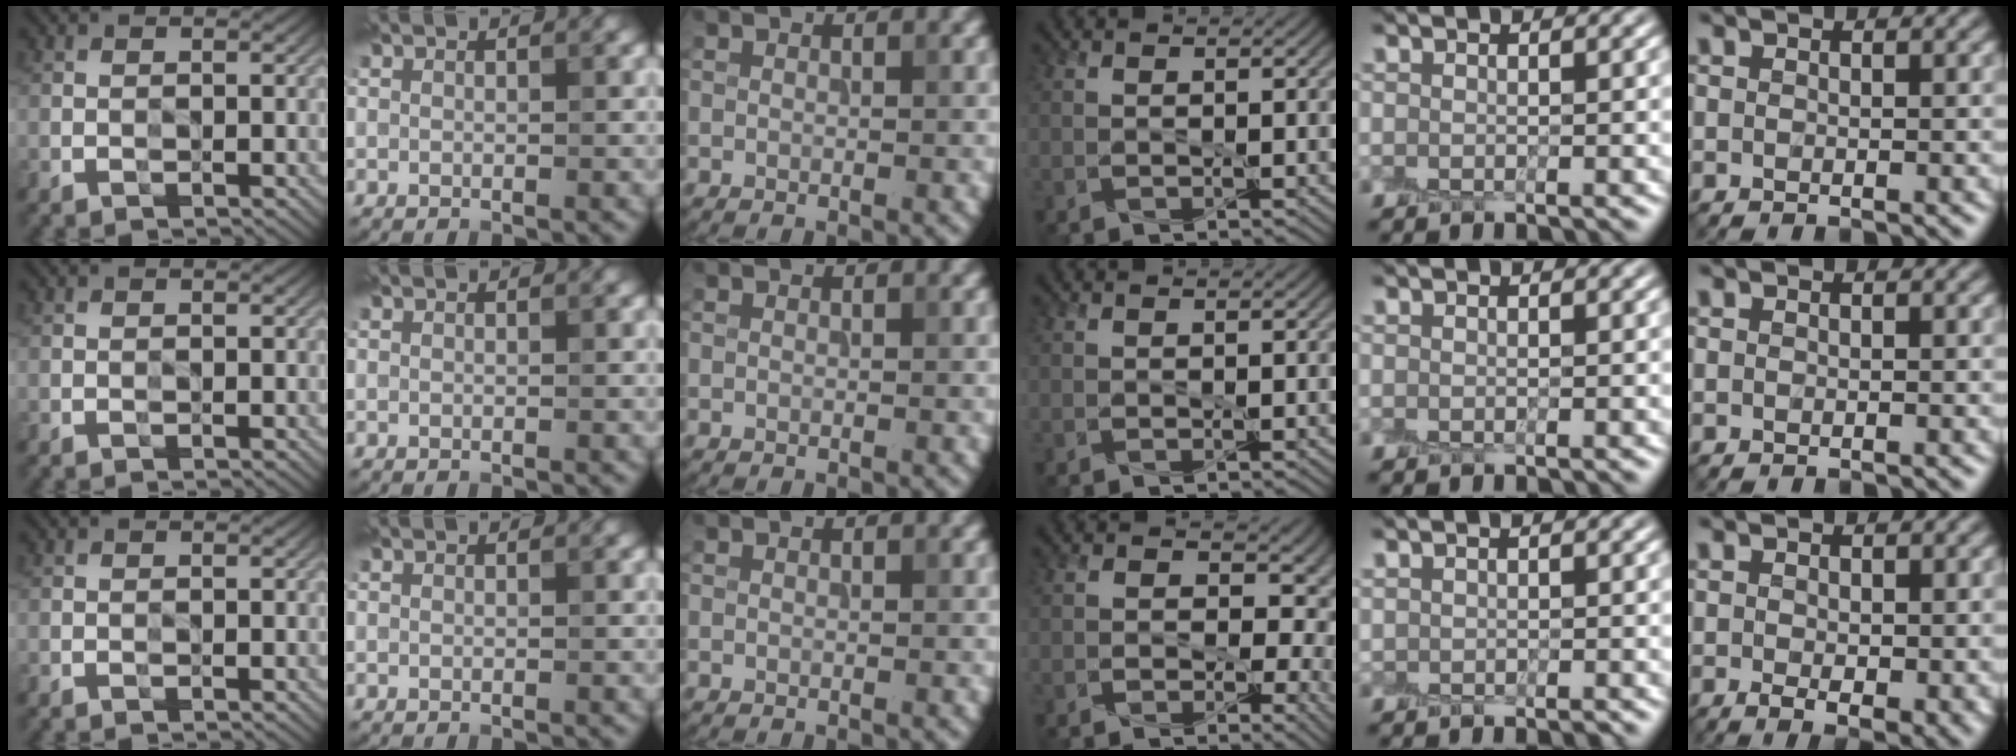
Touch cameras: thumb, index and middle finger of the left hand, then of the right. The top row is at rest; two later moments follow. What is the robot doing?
{"motion": "peel", "object": "aluminum foil"}